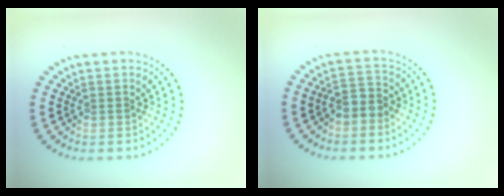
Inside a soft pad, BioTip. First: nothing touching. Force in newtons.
{"total": 2.1, "press": 1.8, "slide": 1.0}